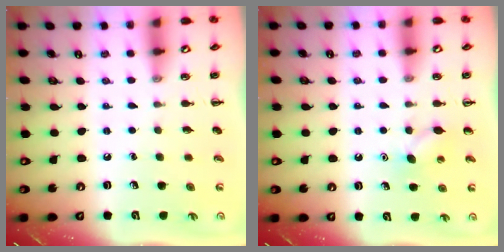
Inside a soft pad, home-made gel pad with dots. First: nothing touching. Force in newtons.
{"total": 5.1, "press": 5.0, "slide": 1.3}